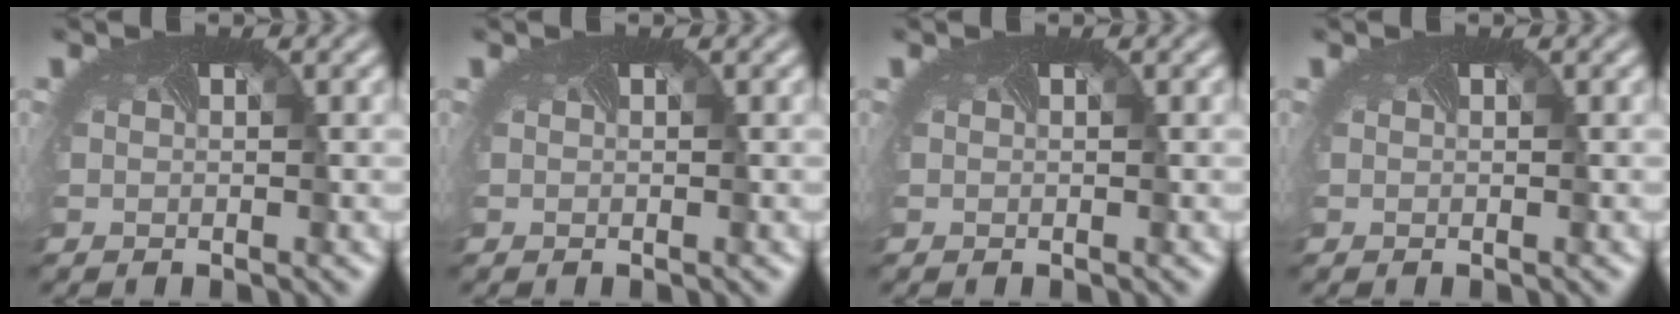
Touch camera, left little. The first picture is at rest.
{"total": 0.0}
{"total": 0.0}
{"total": 0.0}